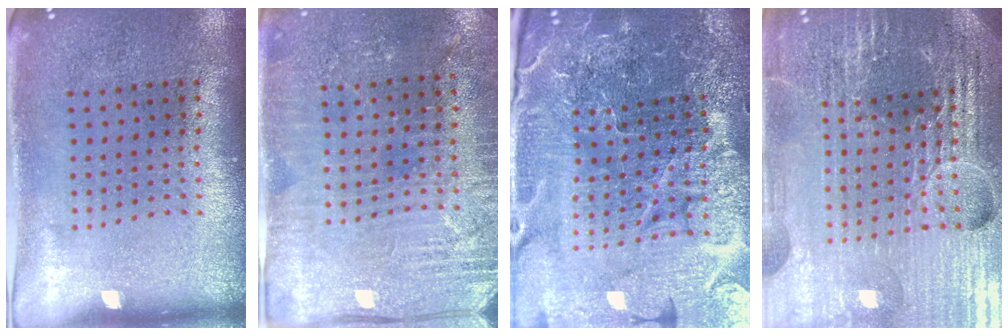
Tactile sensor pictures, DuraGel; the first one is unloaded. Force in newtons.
{"total": 3.0, "press": 2.9, "slide": 0.5}
{"total": 6.6, "press": 5.9, "slide": 3.1}
{"total": 6.3, "press": 5.6, "slide": 3.0}